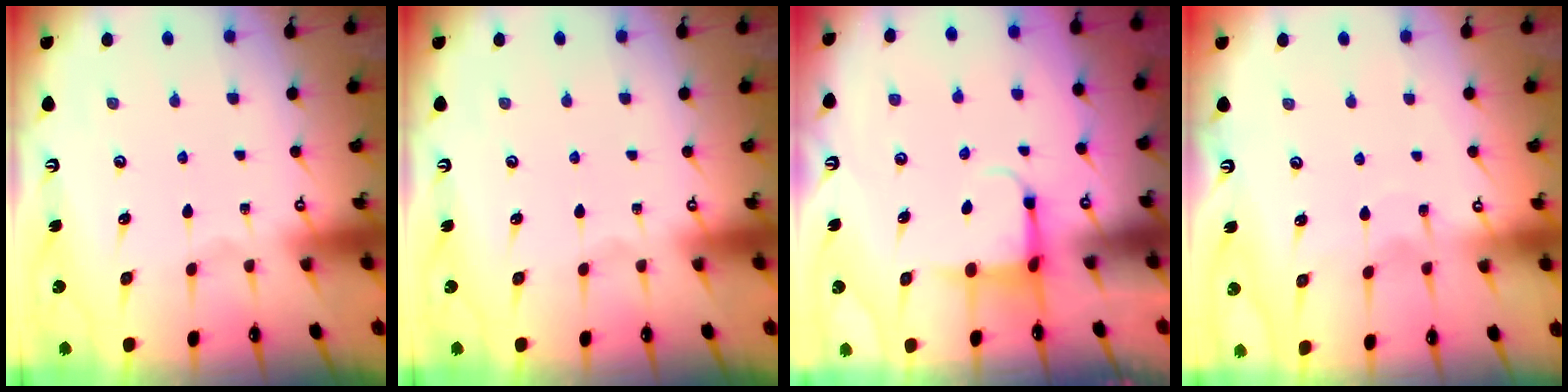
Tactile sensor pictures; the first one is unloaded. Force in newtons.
{"total": 0.0}
{"total": 3.8, "press": 3.6, "slide": 1.2}
{"total": 7.0, "press": 7.0, "slide": 0.5}